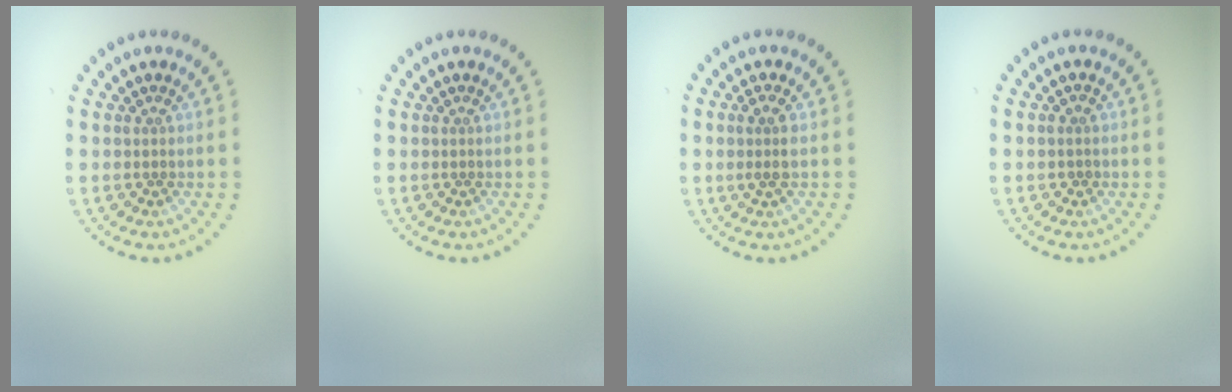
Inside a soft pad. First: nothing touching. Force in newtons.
{"total": 0.0}
{"total": 1.5, "press": 1.3, "slide": 0.7}
{"total": 0.8, "press": 0.7, "slide": 0.2}